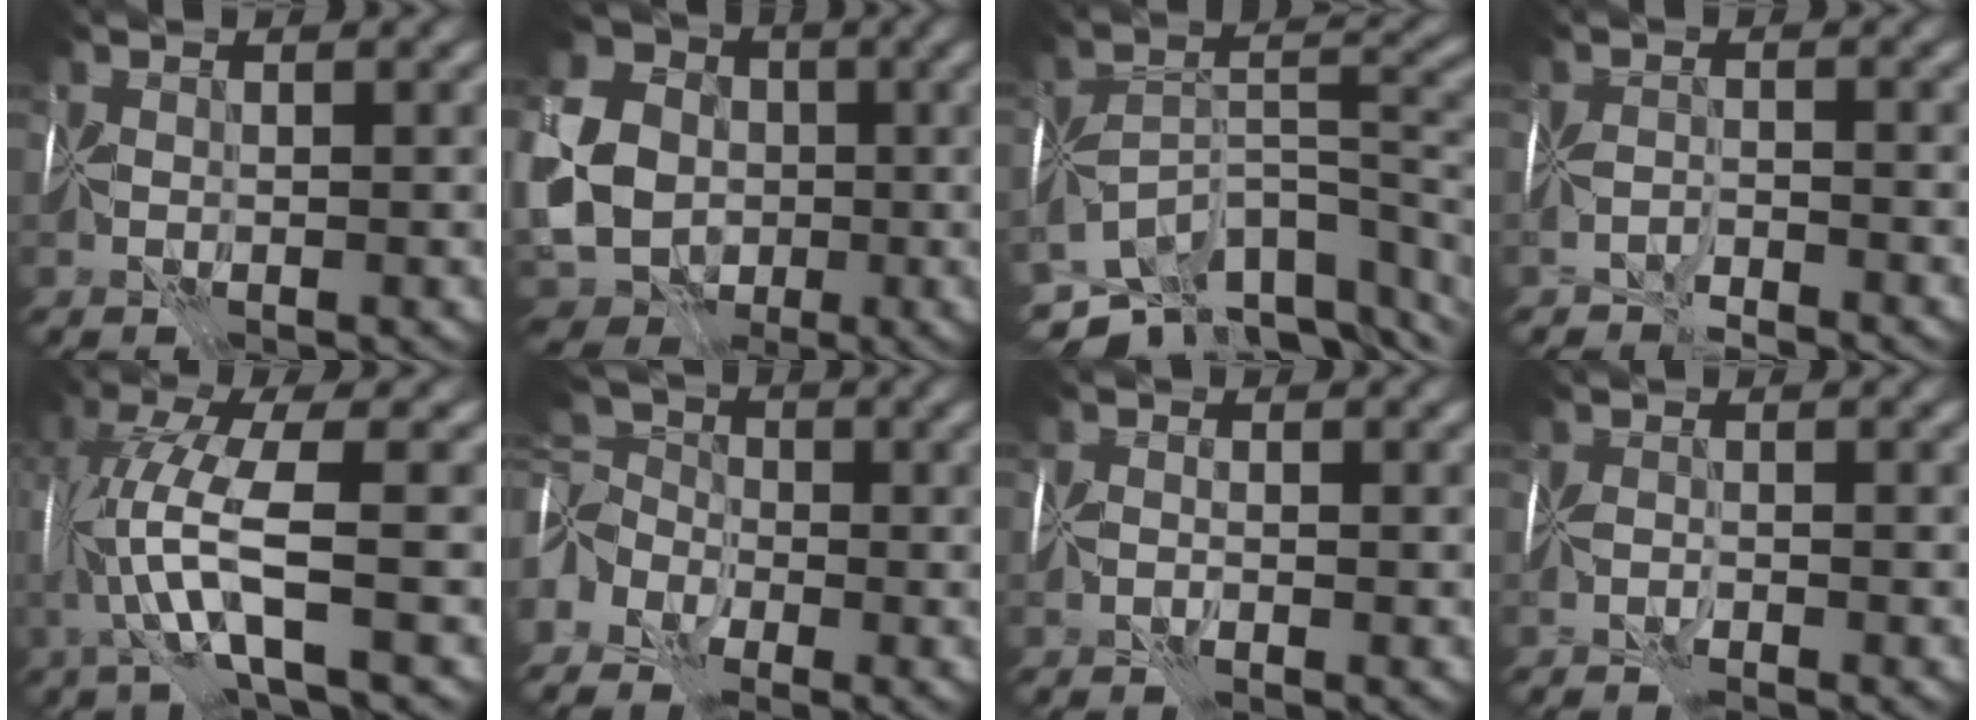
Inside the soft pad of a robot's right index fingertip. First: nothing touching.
{"total": 11.2, "force": [-1.8, 9.5, 5.5], "torque": [-0.144, -0.006, -0.034]}
{"total": 11.3, "force": [-7.4, 5.6, 6.4], "torque": [-0.113, 0.004, -0.105]}
{"total": 2.2, "force": [-2.2, 0.3, 0.1], "torque": [0.003, 0.002, -0.041]}
{"total": 7.9, "force": [-1.0, 1.8, 7.6], "torque": [-0.160, 0.012, -0.022]}
{"total": 4.6, "force": [-2.7, 3.1, 2.0], "torque": [-0.033, 0.004, -0.069]}
{"total": 1.0, "force": [-0.8, 0.3, 0.4], "torque": [-0.006, 0.001, -0.019]}
{"total": 1.4, "force": [-1.3, 0.1, 0.4], "torque": [-0.005, -0.001, -0.028]}